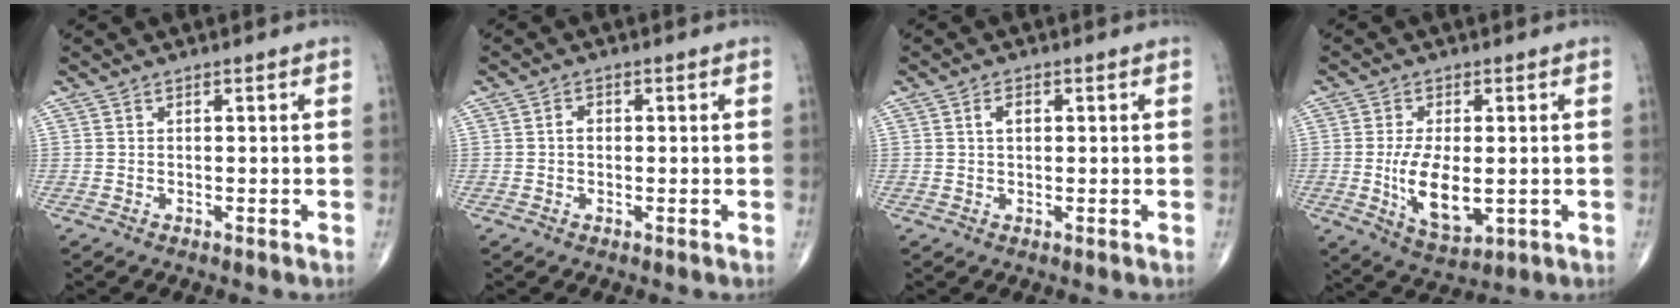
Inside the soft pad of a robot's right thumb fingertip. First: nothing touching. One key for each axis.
{"total": 1.7, "fx": 0.0, "fy": 1.3, "fz": 1.1, "tx": -0.013, "ty": 0.008, "tz": -0.002}
{"total": 2.3, "fx": 0.5, "fy": 1.4, "fz": 1.8, "tx": -0.029, "ty": 0.006, "tz": 0.009}
{"total": 8.5, "fx": -0.9, "fy": 4.3, "fz": 7.3, "tx": -0.120, "ty": -0.018, "tz": -0.005}